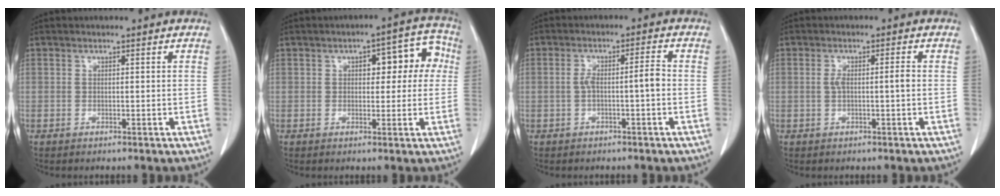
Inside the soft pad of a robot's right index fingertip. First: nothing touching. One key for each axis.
{"total": 7.8, "fx": 1.6, "fy": 3.5, "fz": 6.8, "tx": -0.069, "ty": 0.039, "tz": 0.016}
{"total": 4.1, "fx": -0.8, "fy": 0.5, "fz": 4.0, "tx": -0.074, "ty": 0.018, "tz": -0.007}
{"total": 2.8, "fx": -0.1, "fy": 0.3, "fz": 2.7, "tx": -0.054, "ty": 0.006, "tz": 0.000}